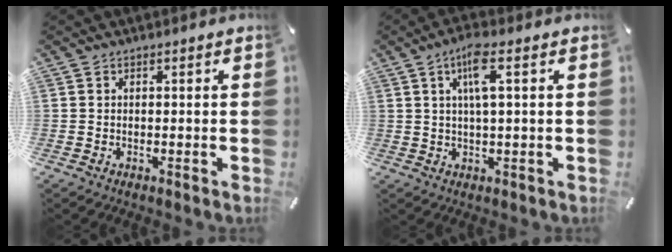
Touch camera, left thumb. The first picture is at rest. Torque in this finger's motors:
{"motor_torque": [0.11, -0.10, 0.14, 0.01, 0.01]}